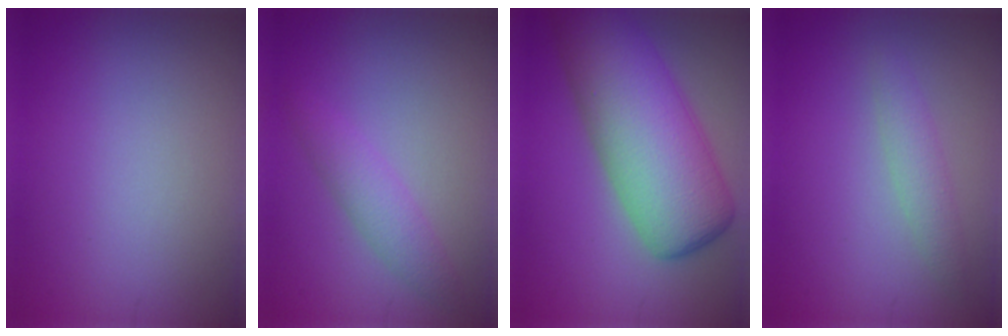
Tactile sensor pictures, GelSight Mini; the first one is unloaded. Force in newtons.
{"total": 2.4, "press": 2.4, "slide": 0.1}
{"total": 10.3, "press": 10.3, "slide": 0.4}
{"total": 1.9, "press": 1.9, "slide": 0.1}